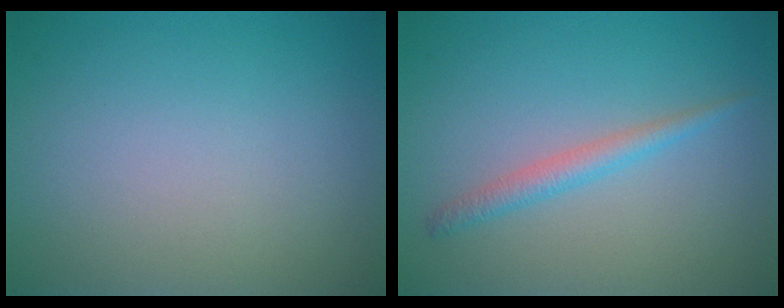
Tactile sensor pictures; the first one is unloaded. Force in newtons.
{"total": 1.8, "press": 1.8, "slide": 0.1}